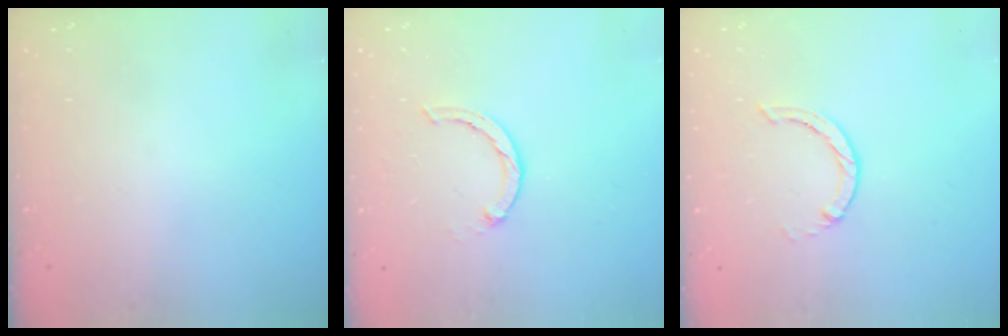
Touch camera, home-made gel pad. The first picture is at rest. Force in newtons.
{"total": 2.4, "press": 2.4, "slide": 0.4}
{"total": 1.0, "press": 0.9, "slide": 0.3}